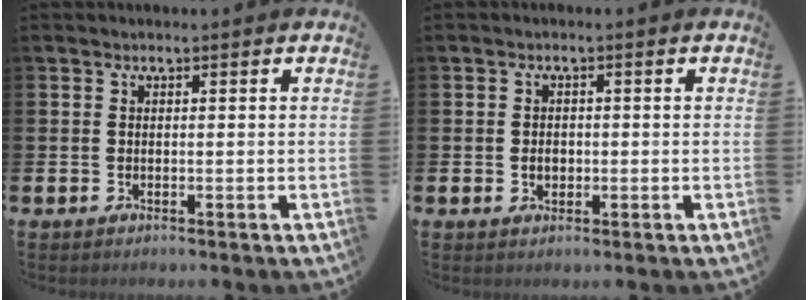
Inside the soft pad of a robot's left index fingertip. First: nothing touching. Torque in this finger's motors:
{"motor_torque": [0.29, -0.05, 0.01, 0.04]}